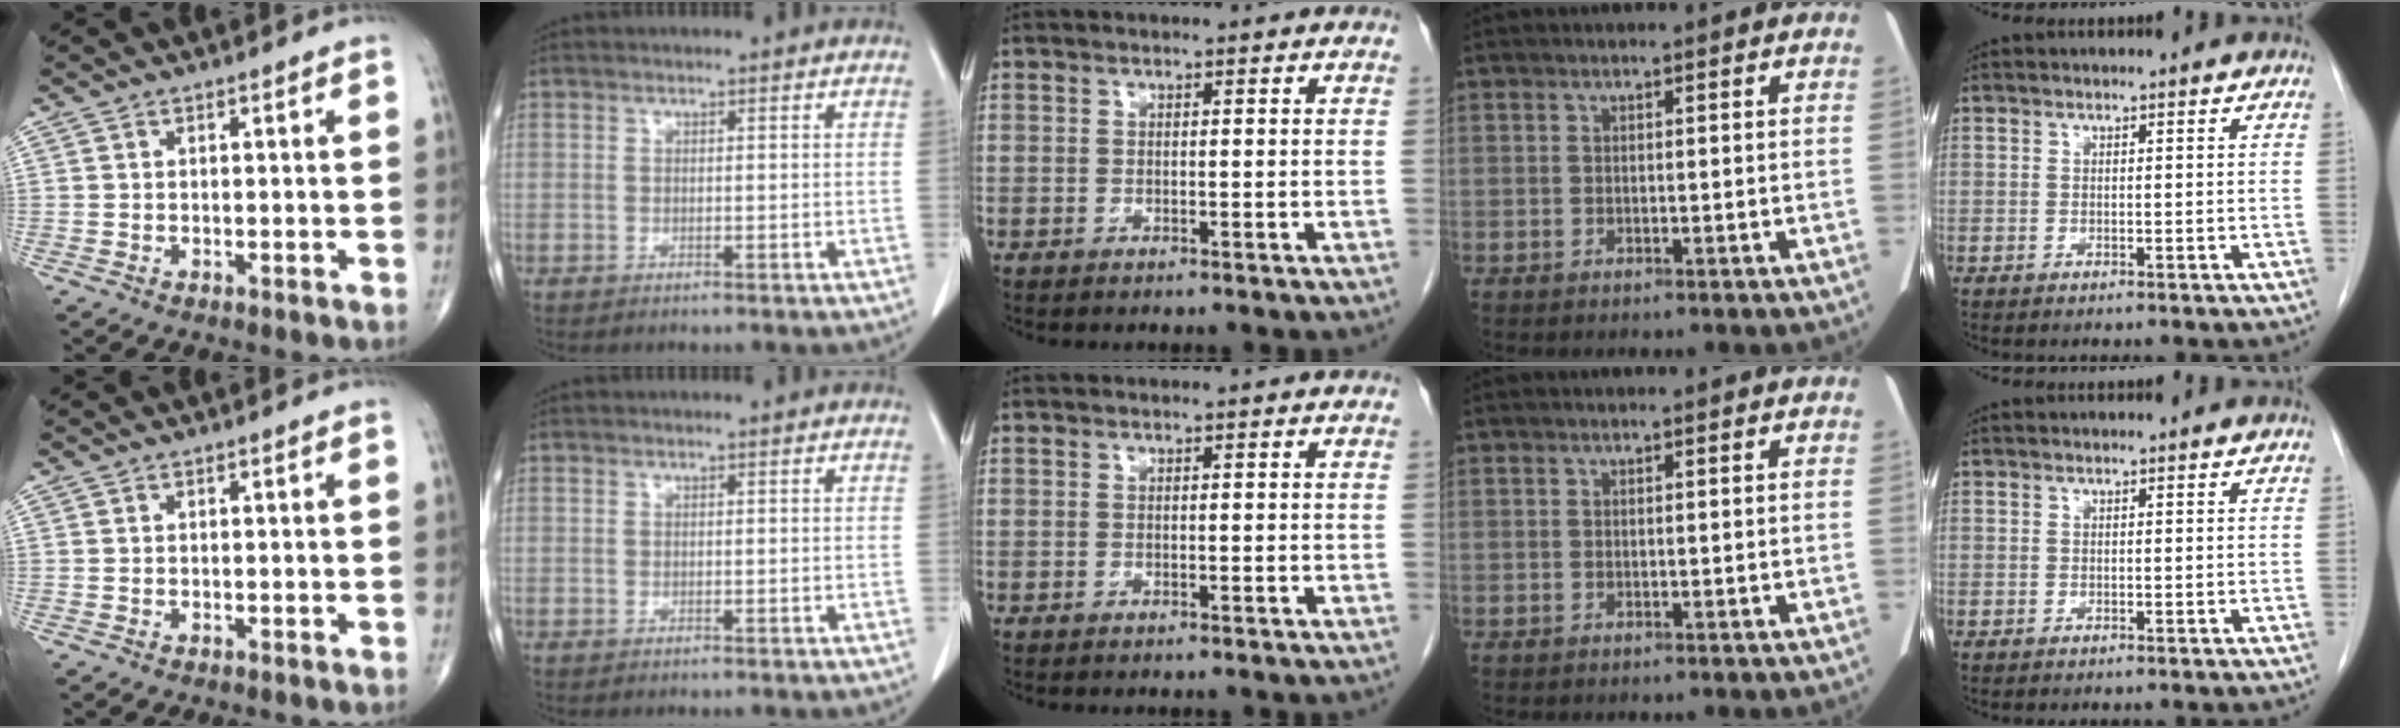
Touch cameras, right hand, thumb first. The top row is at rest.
{}